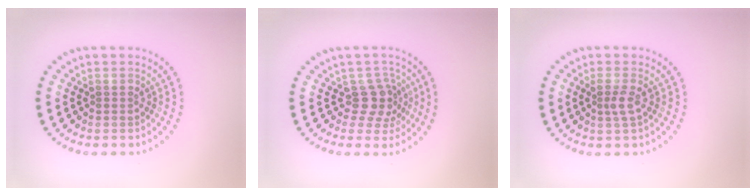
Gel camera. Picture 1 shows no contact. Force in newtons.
{"total": 2.6, "press": 1.9, "slide": 1.7}
{"total": 1.6, "press": 1.2, "slide": 1.0}